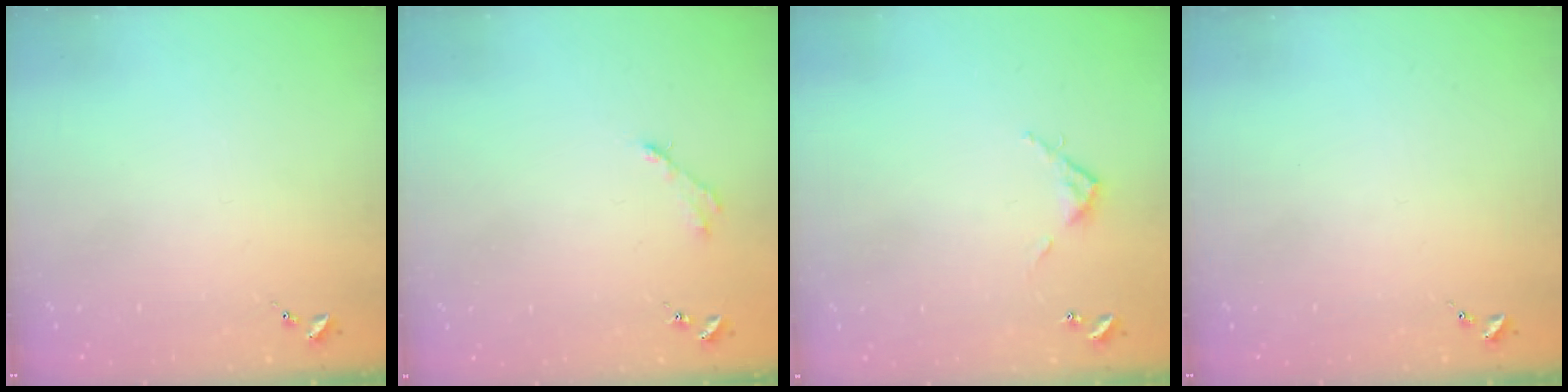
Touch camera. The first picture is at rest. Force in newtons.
{"total": 2.8, "press": 2.8, "slide": 0.4}
{"total": 3.9, "press": 3.9, "slide": 0.3}
{"total": 0.0}